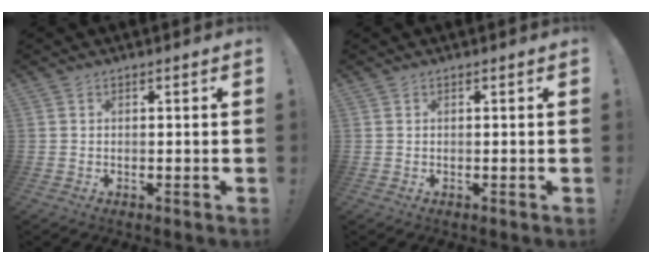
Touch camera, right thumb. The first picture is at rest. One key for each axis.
{"total": 0.0}